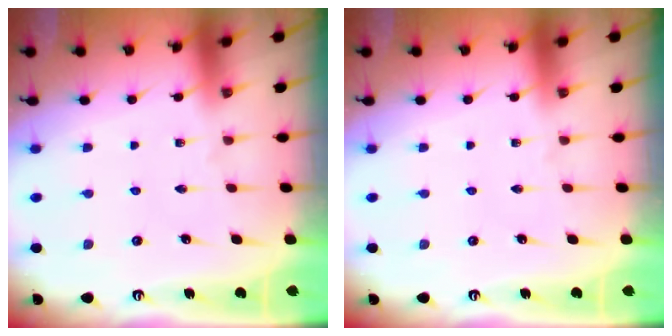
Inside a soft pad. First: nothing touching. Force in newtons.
{"total": 0.0}